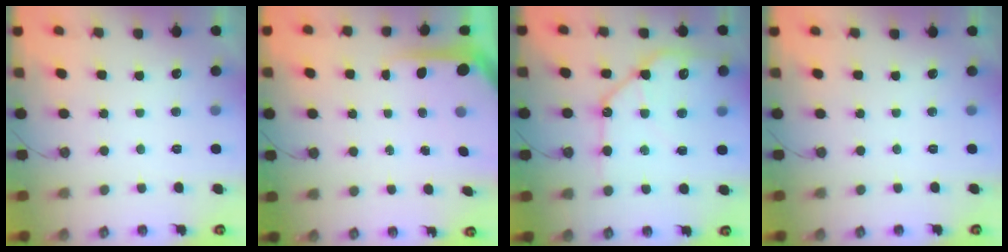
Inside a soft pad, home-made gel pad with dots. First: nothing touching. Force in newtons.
{"total": 5.5, "press": 5.5, "slide": 0.7}
{"total": 14.2, "press": 14.1, "slide": 1.6}
{"total": 0.0}